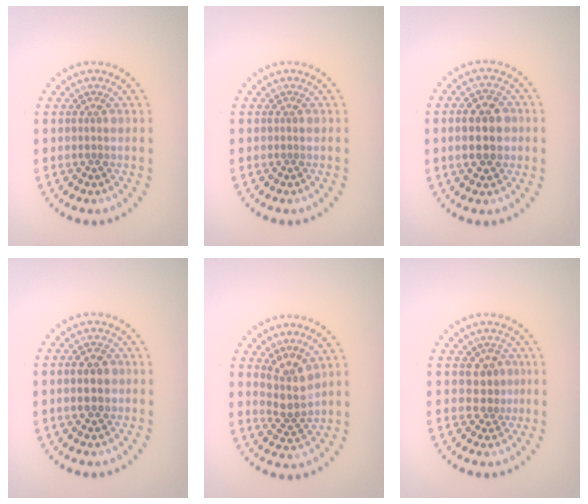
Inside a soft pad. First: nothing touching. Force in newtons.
{"total": 0.0}
{"total": 4.6, "press": 4.6, "slide": 0.2}
{"total": 2.3, "press": 2.3, "slide": 0.2}
{"total": 2.8, "press": 2.2, "slide": 1.8}
{"total": 2.0, "press": 1.8, "slide": 0.9}